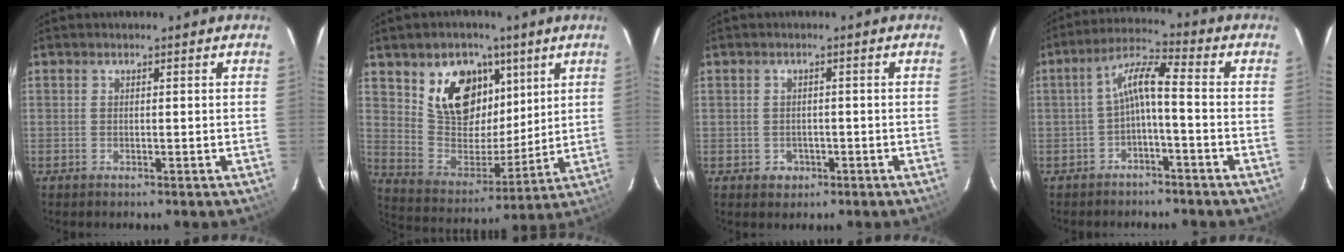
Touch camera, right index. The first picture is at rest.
{"total": 15.8, "force": [8.0, 11.1, 8.0], "torque": [-0.161, 0.018, 0.162]}
{"total": 2.9, "force": [-0.7, 2.8, 0.4], "torque": [-0.010, 0.005, -0.004]}
{"total": 6.0, "force": [-1.8, 0.9, 5.6], "torque": [-0.130, 0.019, -0.033]}